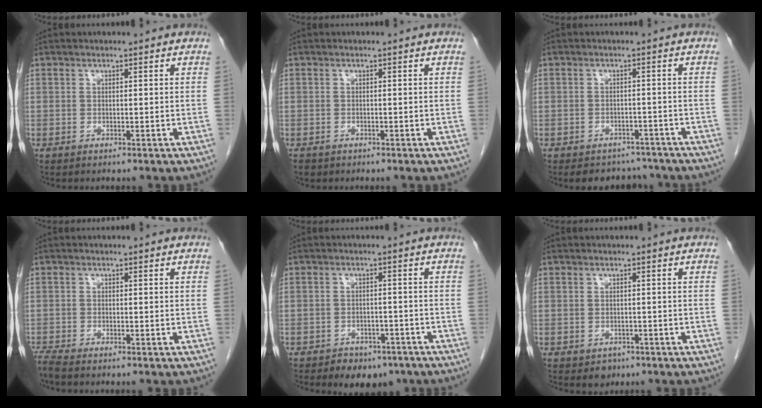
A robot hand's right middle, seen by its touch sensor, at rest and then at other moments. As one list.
[{"total": 1.5, "force": [-1.2, 0.9, 0.4], "torque": [-0.012, -0.001, -0.016]}, {"total": 6.4, "force": [-5.6, 2.8, 0.8], "torque": [0.005, 0.007, -0.069]}, {"total": 1.7, "force": [-1.6, -0.3, 0.5], "torque": [-0.020, -0.008, -0.034]}, {"total": 5.8, "force": [-4.4, 3.3, 2.0], "torque": [-0.022, 0.006, -0.058]}, {"total": 2.0, "force": [-1.1, 1.5, 0.6], "torque": [-0.005, 0.002, -0.008]}]